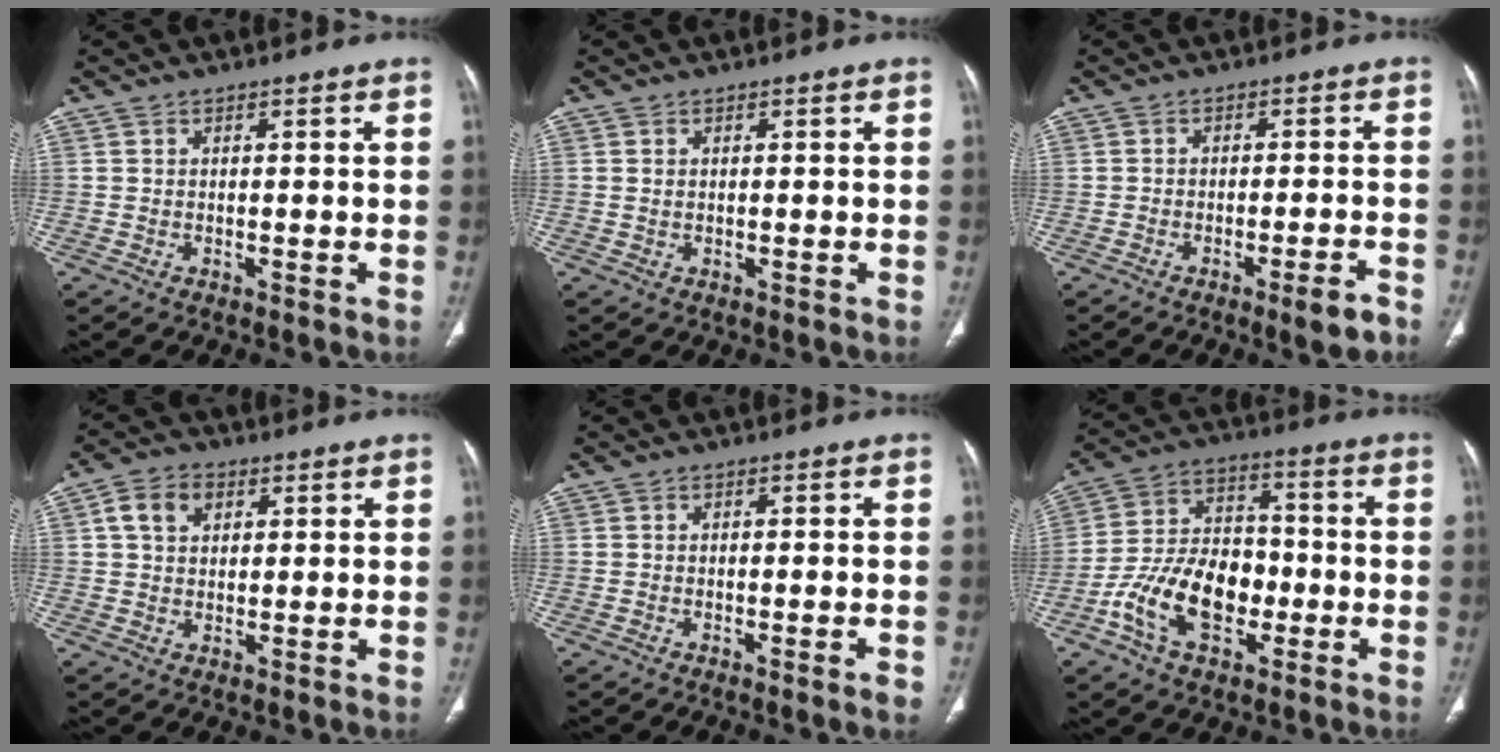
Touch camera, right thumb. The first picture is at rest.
{"total": 0.6, "force": [0.2, 0.4, 0.4], "torque": [-0.004, 0.000, 0.006]}
{"total": 4.6, "force": [-2.9, 0.7, 3.5], "torque": [-0.048, 0.012, -0.042]}
{"total": 6.0, "force": [2.0, 4.4, 3.5], "torque": [-0.051, 0.005, 0.031]}
{"total": 2.1, "force": [-1.1, 0.0, 1.8], "torque": [-0.026, -0.003, -0.017]}
{"total": 15.2, "force": [-4.8, 9.8, 10.6], "torque": [-0.170, 0.039, -0.089]}